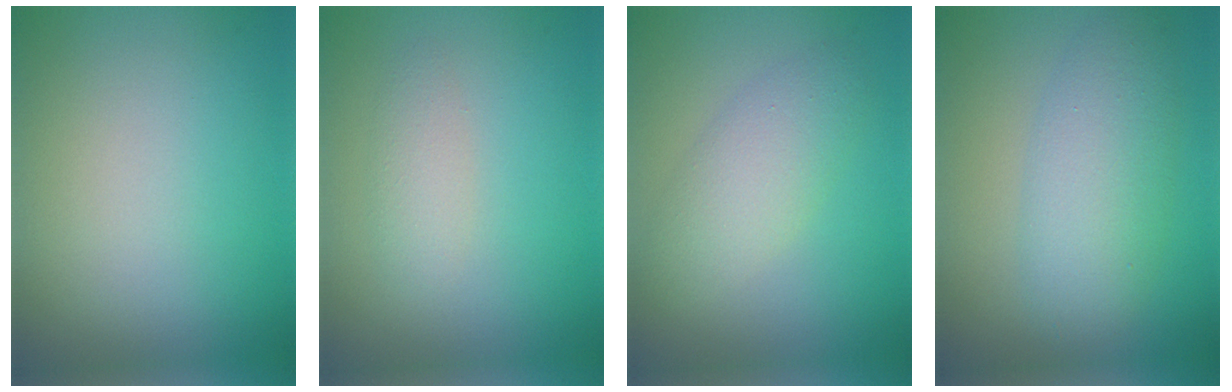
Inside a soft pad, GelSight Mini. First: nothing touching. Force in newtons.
{"total": 1.6, "press": 1.6, "slide": 0.1}
{"total": 3.6, "press": 3.6, "slide": 0.2}
{"total": 5.1, "press": 5.1, "slide": 0.0}